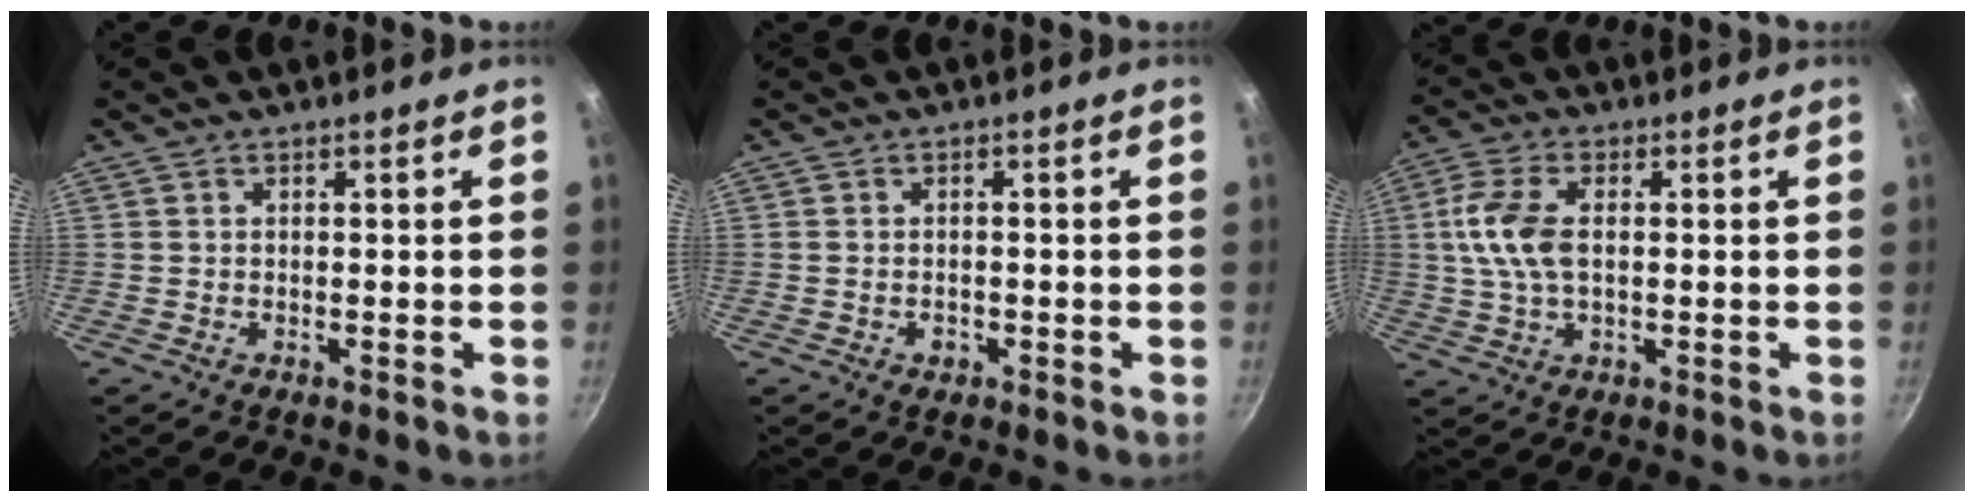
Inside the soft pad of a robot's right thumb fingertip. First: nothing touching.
{"total": 1.6, "force": [-0.6, 1.2, 0.8], "torque": [-0.015, 0.004, -0.010]}
{"total": 8.9, "force": [0.9, 4.9, 7.4], "torque": [-0.152, 0.010, 0.012]}